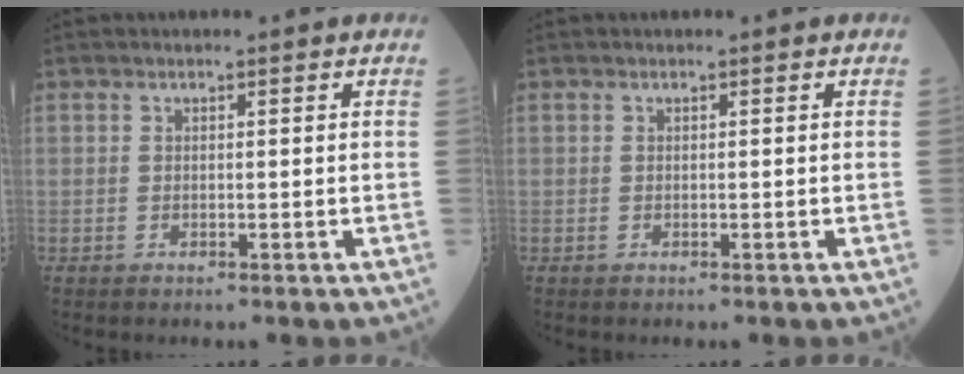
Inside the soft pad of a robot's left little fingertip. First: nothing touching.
{"total": 0.0}